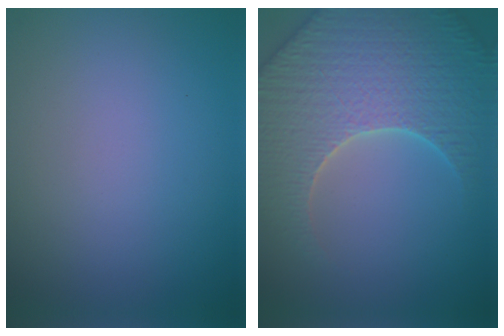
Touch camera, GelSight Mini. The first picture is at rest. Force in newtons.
{"total": 7.8, "press": 7.5, "slide": 2.1}